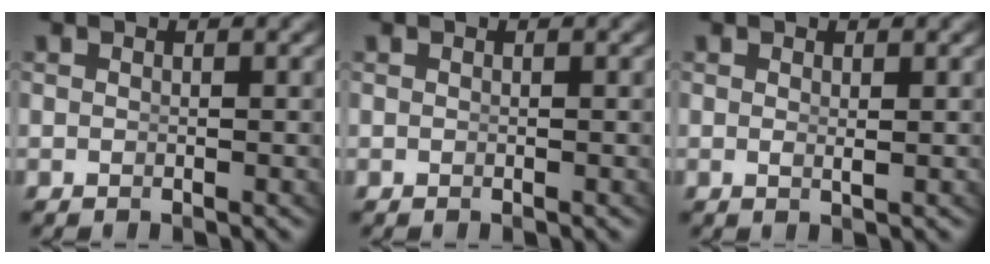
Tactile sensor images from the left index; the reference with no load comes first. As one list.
[{"total": 0.0}, {"total": 0.7, "force": [0.2, -0.4, 0.5], "torque": [-0.010, -0.012, 0.011]}]